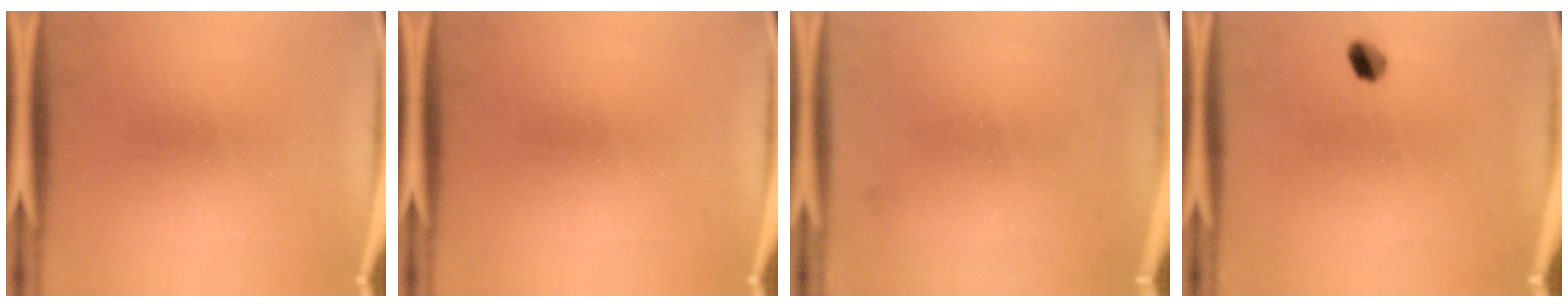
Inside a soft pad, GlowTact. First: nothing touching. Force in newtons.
{"total": 0.0}
{"total": 1.1}
{"total": 2.7}